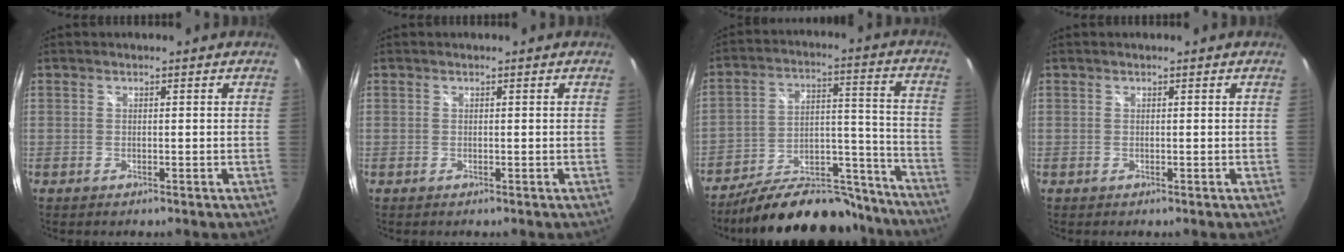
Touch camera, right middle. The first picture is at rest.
{"total": 0.0}
{"total": 22.0, "force": [-18.8, 7.4, 8.9], "torque": [-0.142, 0.034, -0.252]}
{"total": 0.0}